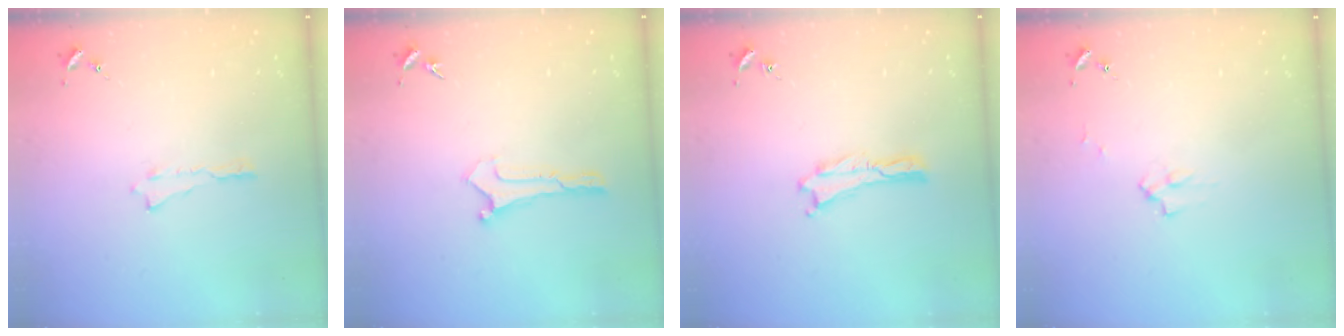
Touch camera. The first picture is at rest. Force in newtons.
{"total": 0.0}
{"total": 0.0}
{"total": 2.2, "press": 2.2, "slide": 0.3}